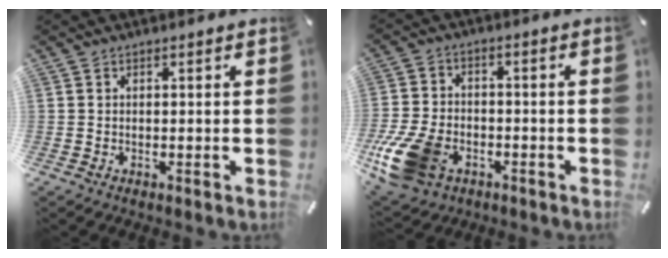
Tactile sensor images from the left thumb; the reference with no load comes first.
{"total": 14.7, "force": [-6.1, 10.0, 9.0], "torque": [-0.194, 0.028, -0.105]}